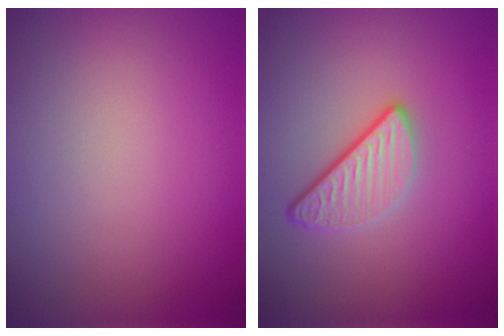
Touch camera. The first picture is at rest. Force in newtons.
{"total": 3.4, "press": 2.6, "slide": 2.2}